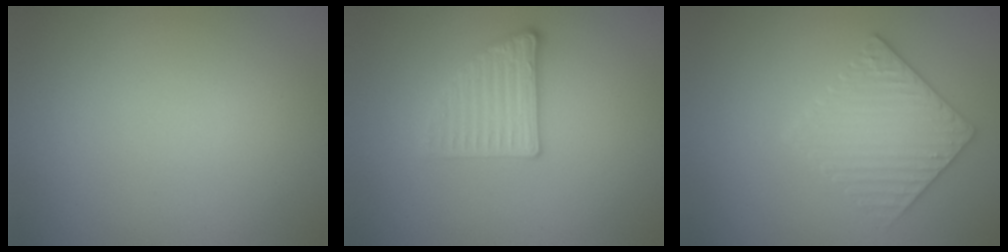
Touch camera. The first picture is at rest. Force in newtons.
{"total": 2.8, "press": 2.7, "slide": 0.9}
{"total": 3.5, "press": 3.5, "slide": 0.4}